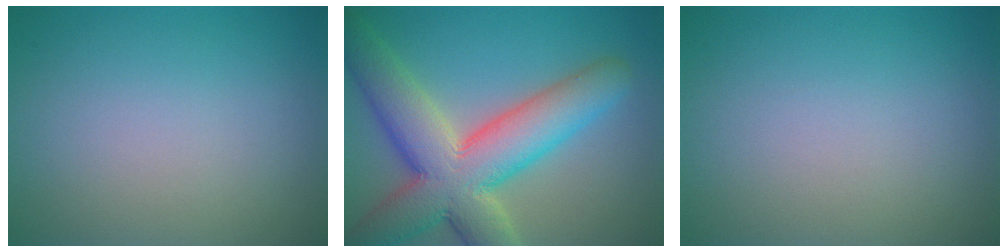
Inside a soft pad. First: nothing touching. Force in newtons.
{"total": 11.1, "press": 11.0, "slide": 0.6}
{"total": 0.0}